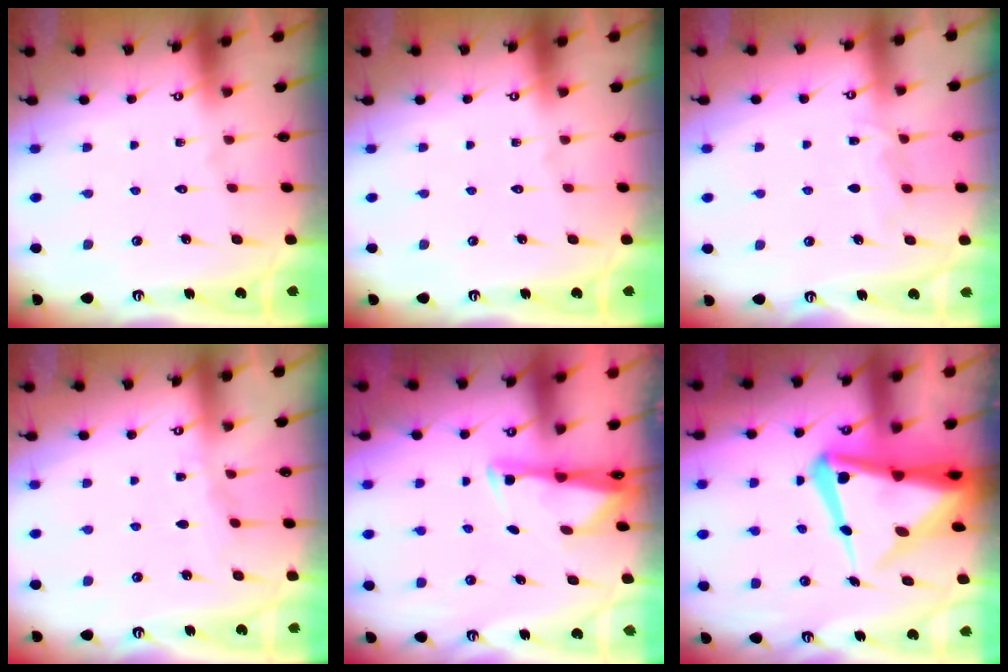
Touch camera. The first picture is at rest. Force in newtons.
{"total": 0.0}
{"total": 6.3, "press": 6.3, "slide": 0.6}
{"total": 3.5, "press": 3.4, "slide": 0.5}
{"total": 2.7, "press": 2.7, "slide": 0.4}
{"total": 13.7, "press": 13.6, "slide": 2.1}